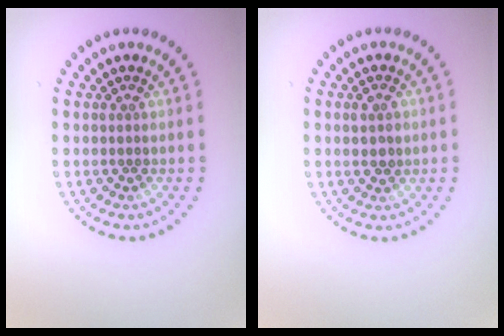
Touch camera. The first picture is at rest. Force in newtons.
{"total": 1.8, "press": 1.8, "slide": 0.1}